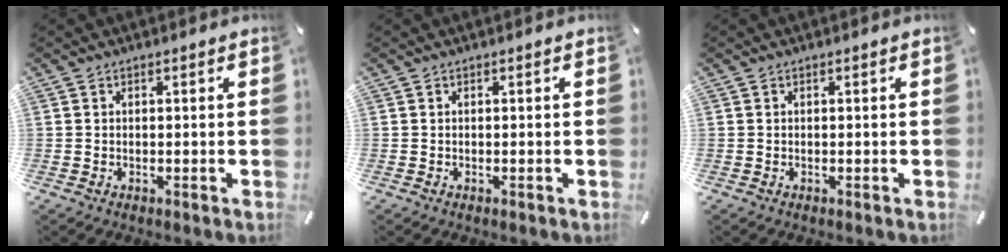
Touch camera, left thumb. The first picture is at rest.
{"total": 0.0}
{"total": 0.0}